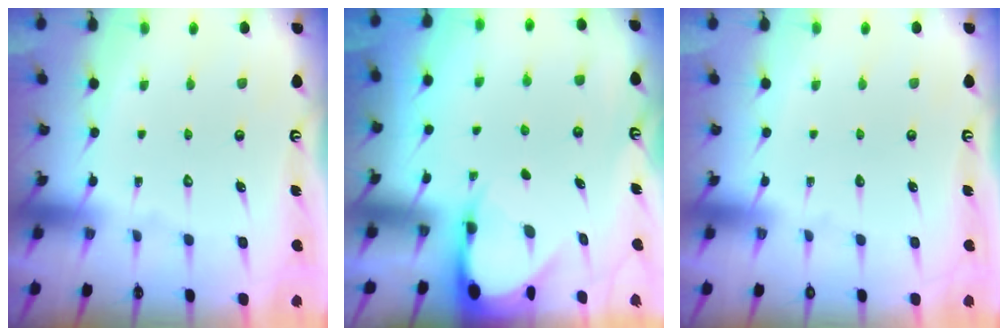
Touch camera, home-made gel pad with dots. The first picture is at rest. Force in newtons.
{"total": 3.3, "press": 3.3, "slide": 0.2}
{"total": 0.0}